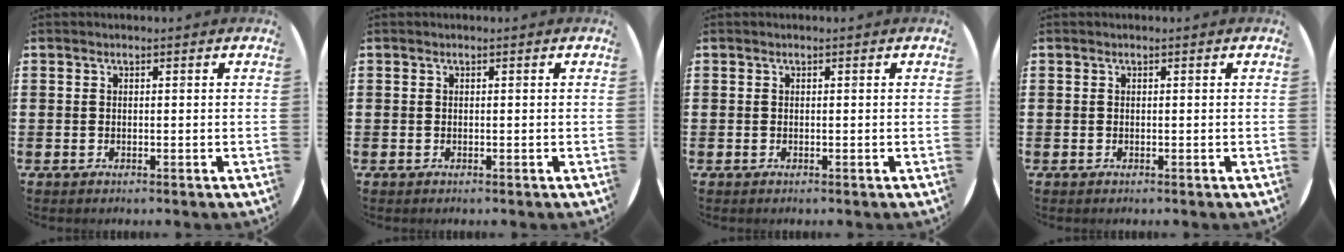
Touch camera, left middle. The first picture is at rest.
{"total": 0.0}
{"total": 0.0}
{"total": 0.0}